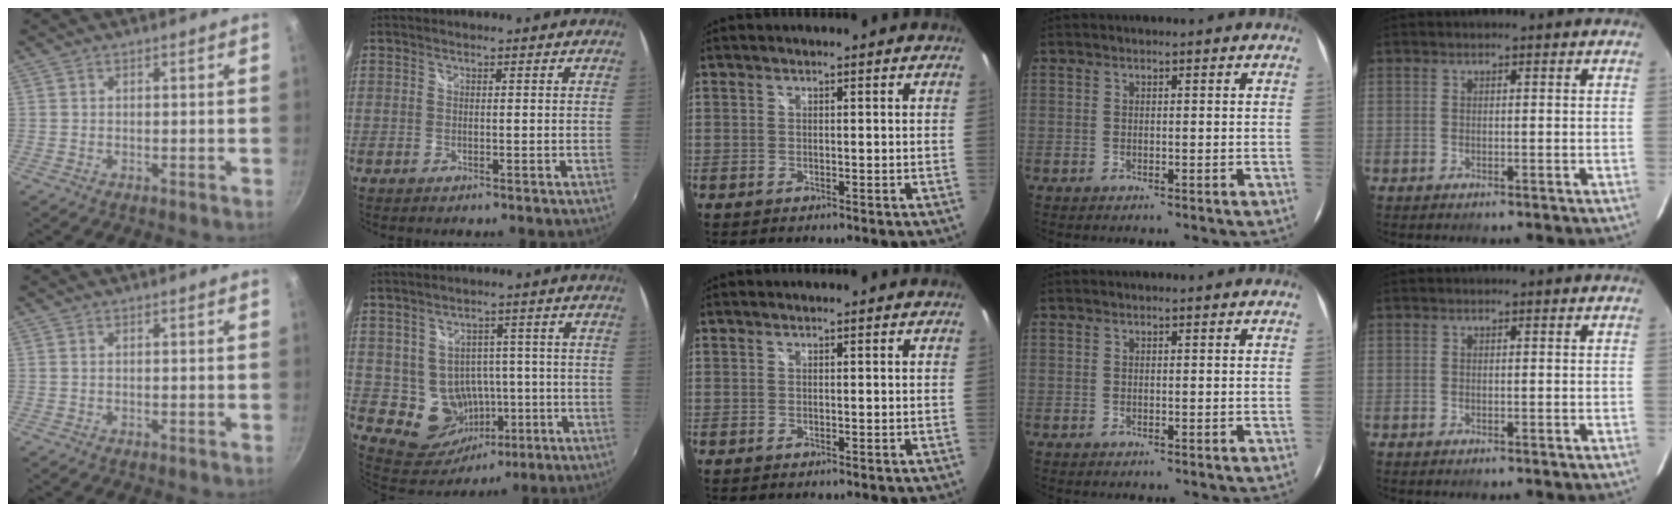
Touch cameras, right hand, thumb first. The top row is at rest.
{"index": {"total": 10.0, "force": [-1.4, 9.3, 3.3], "torque": [-0.079, 0.011, 0.006]}}